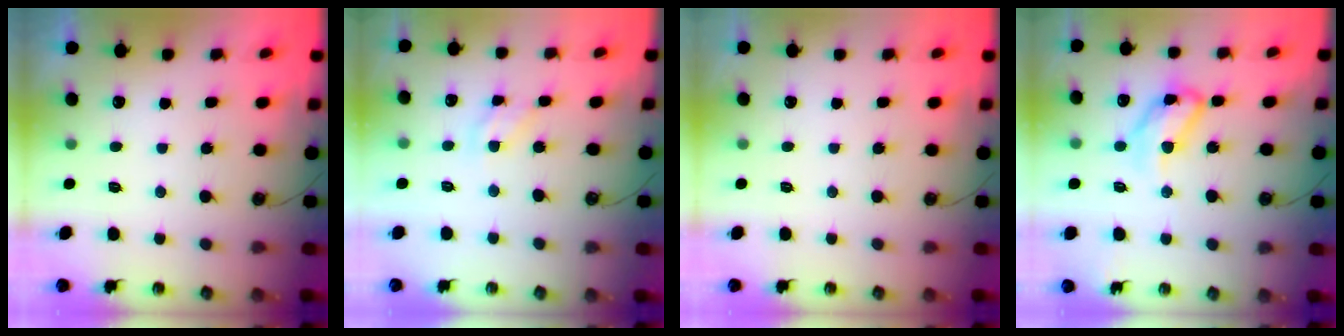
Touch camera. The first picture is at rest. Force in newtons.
{"total": 7.3, "press": 7.3, "slide": 0.4}
{"total": 0.0}
{"total": 12.8, "press": 12.8, "slide": 0.9}